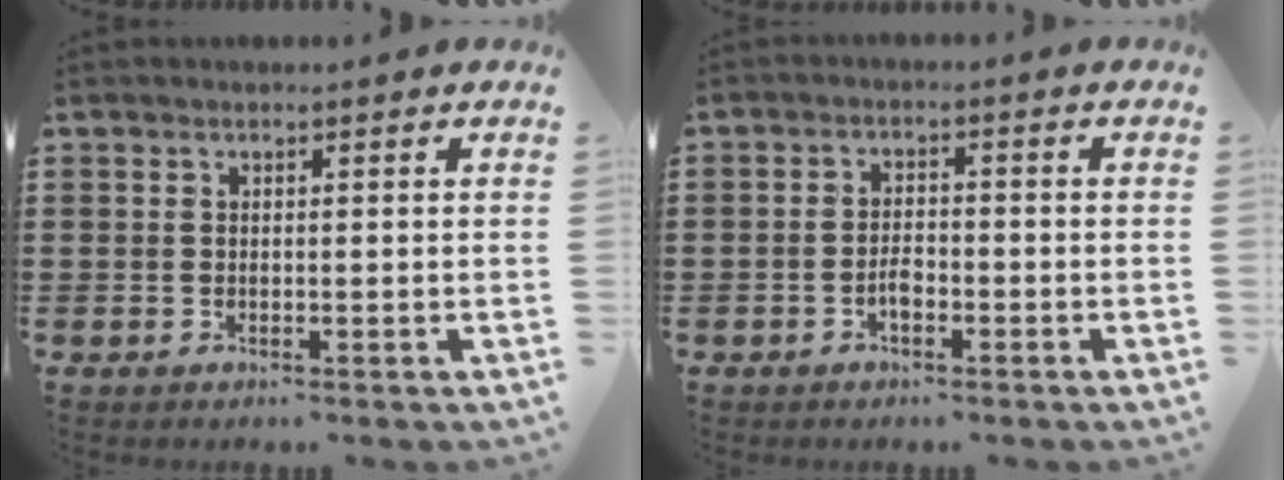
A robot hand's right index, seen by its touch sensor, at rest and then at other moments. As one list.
[{"total": 2.5, "force": [-1.3, 1.2, 1.7], "torque": [-0.036, 0.005, -0.025]}]